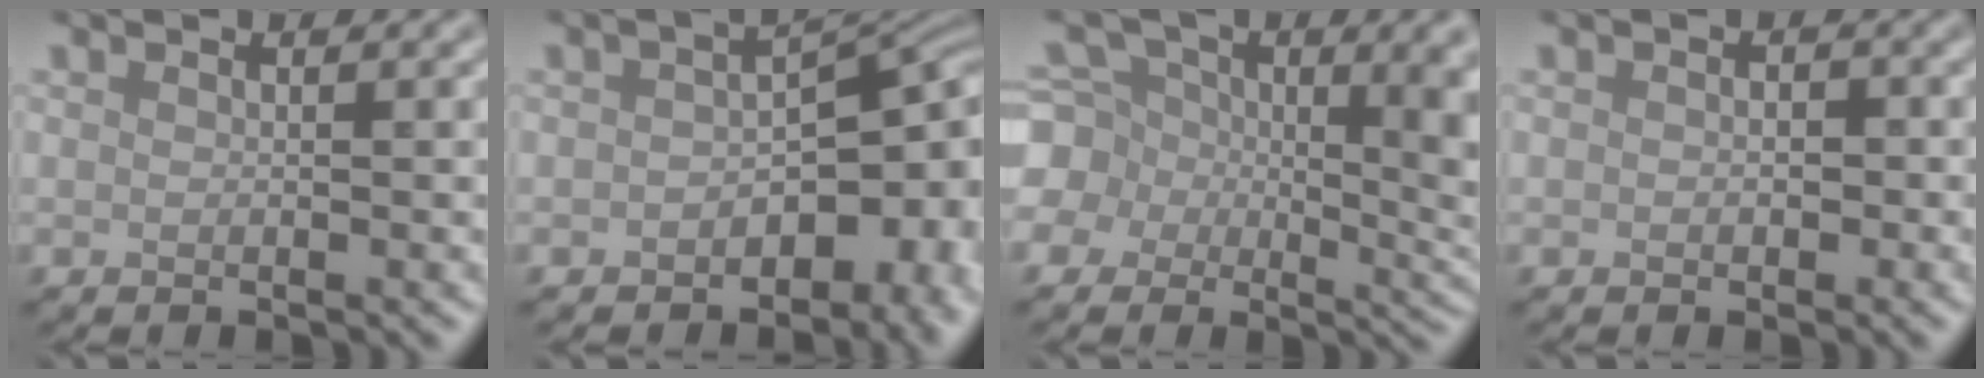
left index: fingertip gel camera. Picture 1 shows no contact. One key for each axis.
{"total": 10.2, "fx": -2.6, "fy": 6.1, "fz": 7.7, "tx": -0.072, "ty": -0.012, "tz": -0.038}
{"total": 12.8, "fx": 0.4, "fy": 9.8, "fz": 8.2, "tx": -0.117, "ty": -0.013, "tz": -0.004}
{"total": 0.8, "fx": -0.1, "fy": 0.7, "fz": 0.4, "tx": -0.004, "ty": -0.004, "tz": -0.002}